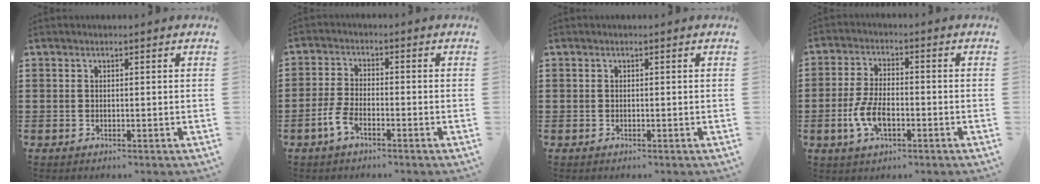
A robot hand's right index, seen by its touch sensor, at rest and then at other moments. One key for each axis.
{"total": 3.7, "fx": -2.3, "fy": 1.3, "fz": 2.6, "tx": -0.066, "ty": 0.000, "tz": -0.049}
{"total": 0.0}
{"total": 6.1, "fx": -2.0, "fy": 2.9, "fz": 4.9, "tx": -0.118, "ty": -0.003, "tz": -0.043}